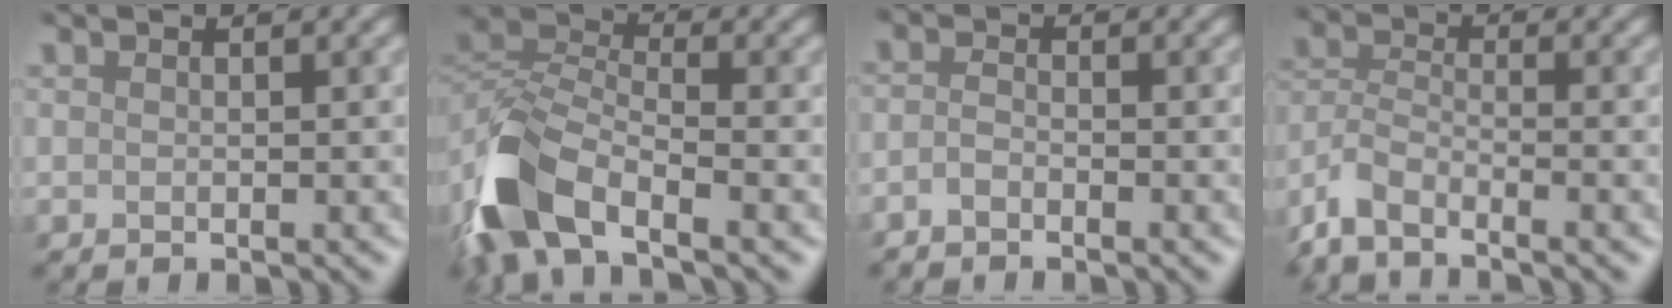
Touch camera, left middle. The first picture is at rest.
{"total": 9.3, "force": [-4.9, 4.9, 6.2], "torque": [-0.143, -0.002, -0.104]}
{"total": 1.0, "force": [-0.9, 0.2, 0.1], "torque": [-0.013, 0.001, -0.028]}
{"total": 5.1, "force": [-4.1, 1.9, 2.5], "torque": [-0.059, -0.002, -0.093]}